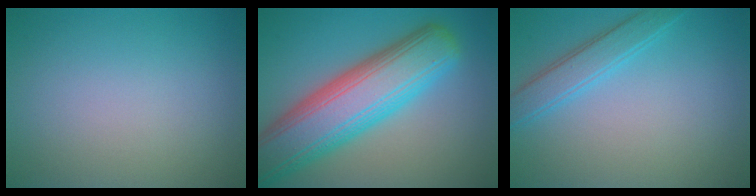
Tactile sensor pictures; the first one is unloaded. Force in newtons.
{"total": 10.8, "press": 10.8, "slide": 0.4}
{"total": 2.8, "press": 2.8, "slide": 0.1}